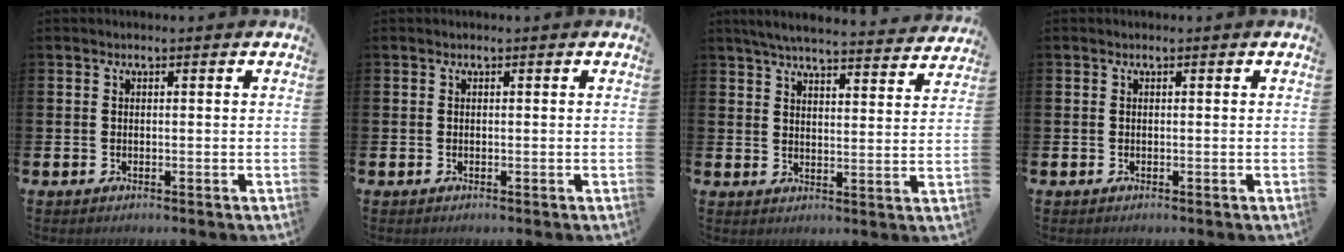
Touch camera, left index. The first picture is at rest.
{"total": 0.0}
{"total": 5.7, "force": [5.5, 0.5, 1.4], "torque": [-0.045, -0.037, 0.097]}
{"total": 0.0}